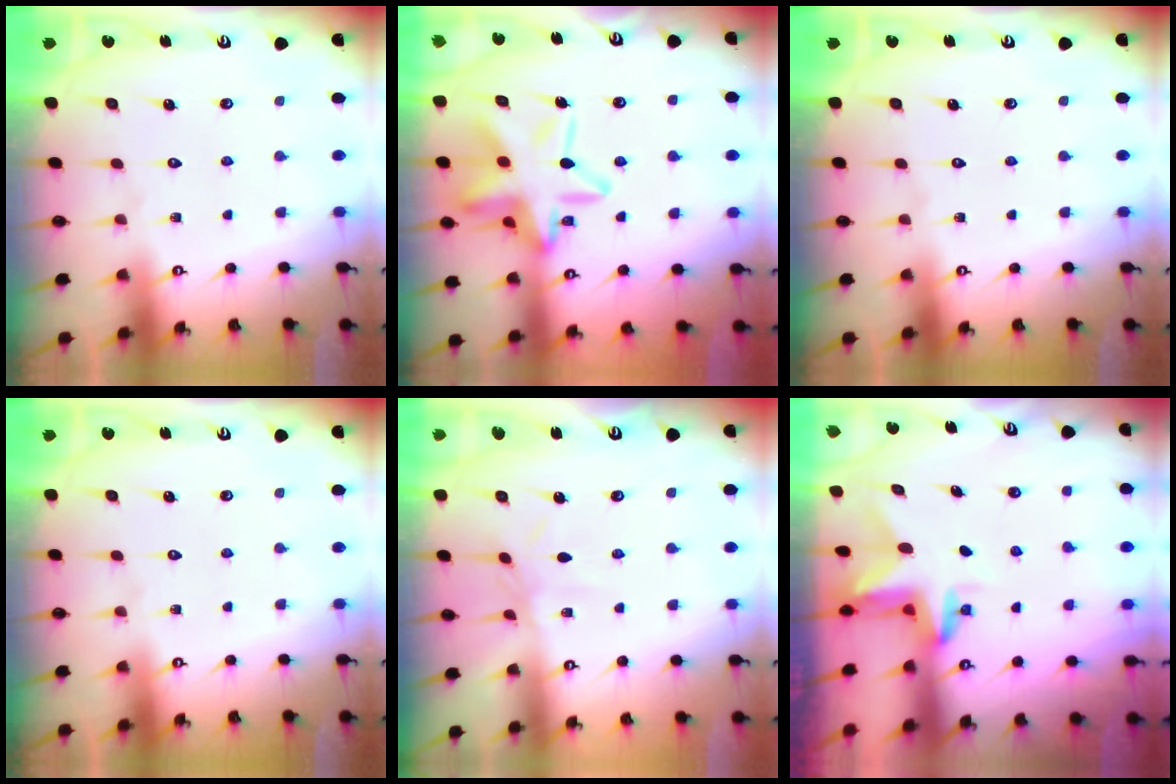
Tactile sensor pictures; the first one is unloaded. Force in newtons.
{"total": 16.7, "press": 16.7, "slide": 1.5}
{"total": 0.0}
{"total": 0.0}
{"total": 4.1, "press": 4.1, "slide": 0.4}
{"total": 2.9, "press": 2.9, "slide": 0.2}